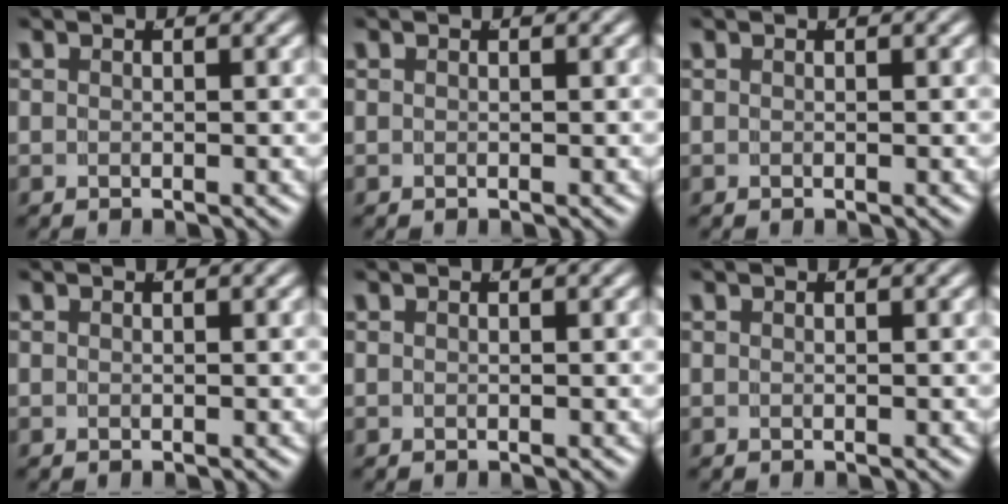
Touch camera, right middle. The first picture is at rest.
{"total": 0.0}
{"total": 0.0}
{"total": 0.0}
{"total": 0.0}
{"total": 0.0}